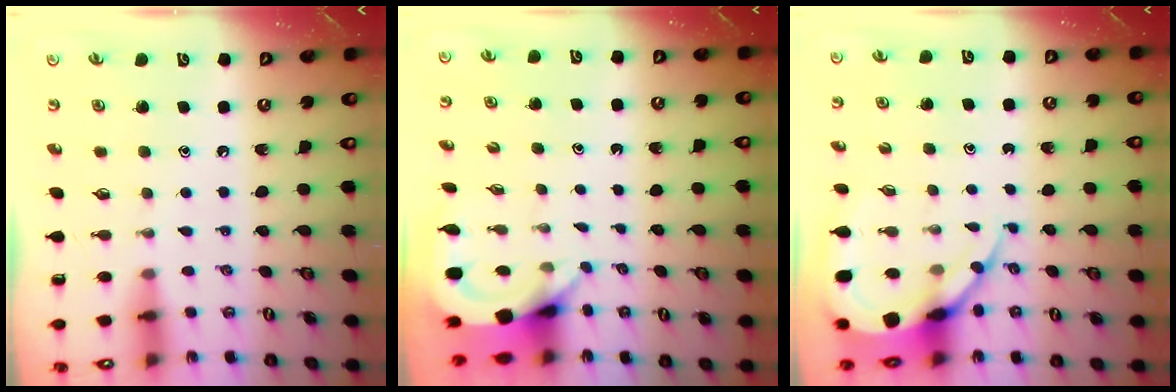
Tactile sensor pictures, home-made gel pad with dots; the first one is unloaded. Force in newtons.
{"total": 3.9, "press": 3.9, "slide": 0.2}
{"total": 8.9, "press": 8.8, "slide": 1.0}